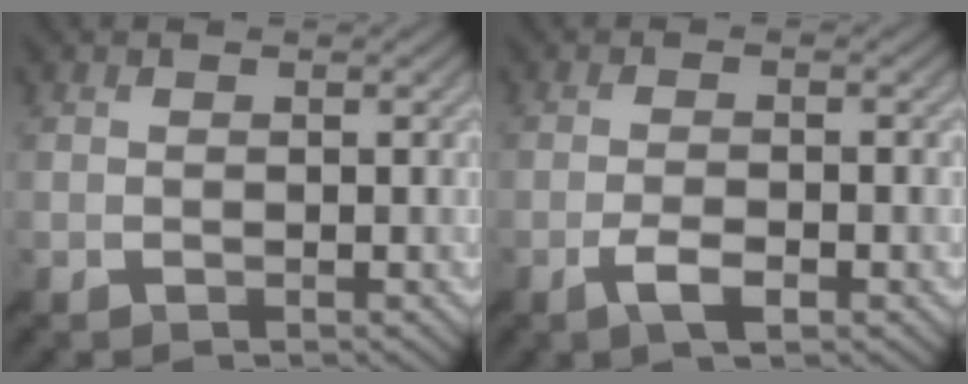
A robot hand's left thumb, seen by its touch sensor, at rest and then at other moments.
{"total": 3.3, "force": [-1.6, 0.9, 2.8], "torque": [-0.059, 0.004, -0.033]}